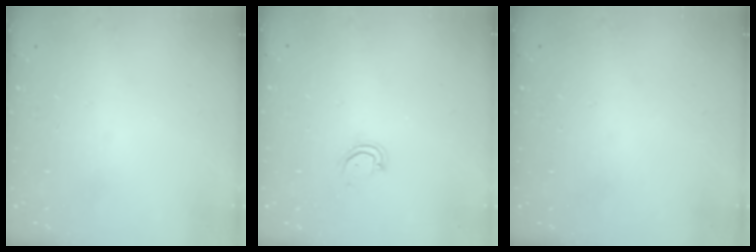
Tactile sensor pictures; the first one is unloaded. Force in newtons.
{"total": 2.5, "press": 2.5, "slide": 0.1}
{"total": 0.0}